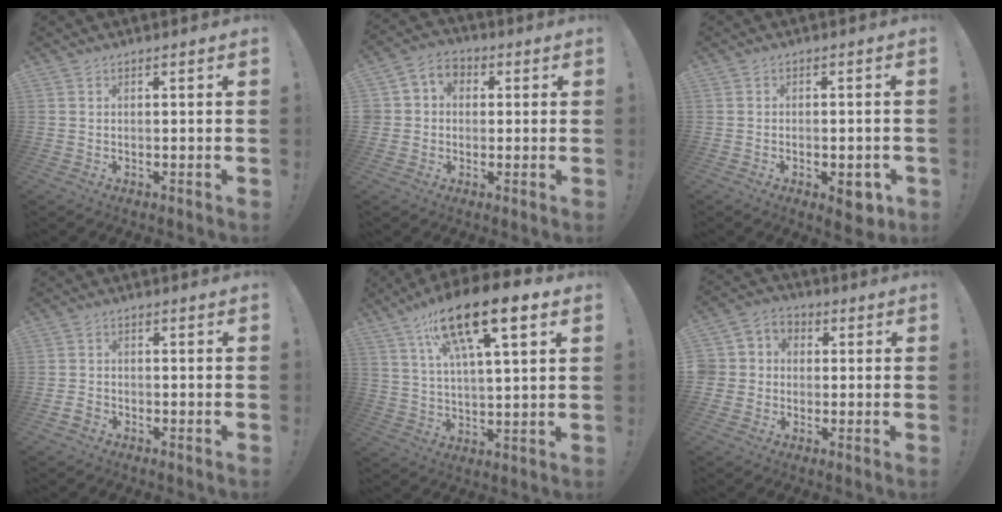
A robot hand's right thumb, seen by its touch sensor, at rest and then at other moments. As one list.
[{"total": 5.8, "force": [0.2, 5.4, 1.9], "torque": [-0.027, 0.007, 0.006]}, {"total": 5.3, "force": [-2.2, 2.7, 4.0], "torque": [-0.035, 0.007, -0.032]}, {"total": 2.6, "force": [-1.9, 1.3, 1.2], "torque": [-0.025, 0.006, -0.034]}, {"total": 17.2, "force": [9.8, 4.7, 13.3], "torque": [-0.217, -0.047, 0.156]}, {"total": 6.1, "force": [-1.1, 5.8, 1.6], "torque": [-0.024, 0.013, -0.020]}]